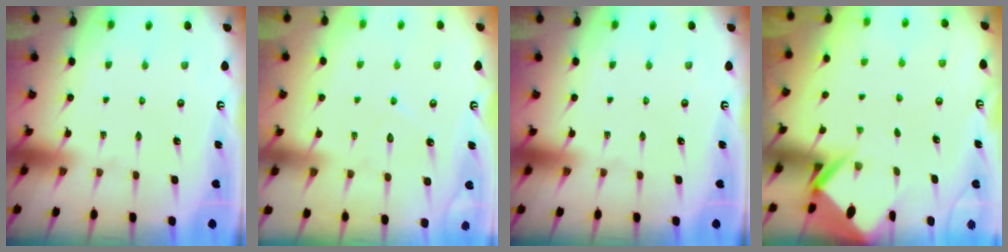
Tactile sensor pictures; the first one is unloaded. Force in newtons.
{"total": 6.2, "press": 6.2, "slide": 0.5}
{"total": 0.0}
{"total": 2.8, "press": 2.8, "slide": 0.1}